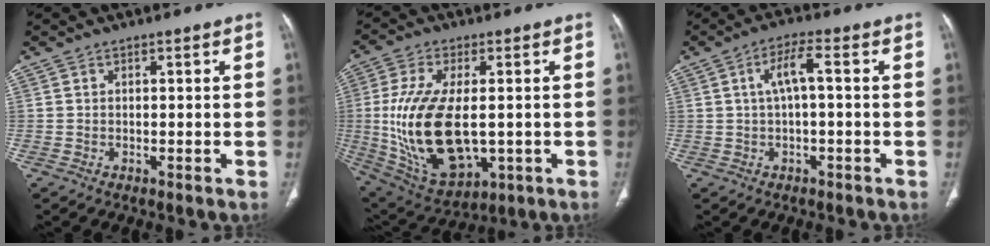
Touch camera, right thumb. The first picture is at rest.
{"total": 19.8, "force": [-1.3, 10.3, 16.9], "torque": [-0.341, -0.013, 0.003]}
{"total": 4.5, "force": [0.4, 1.1, 4.3], "torque": [-0.090, 0.018, 0.004]}